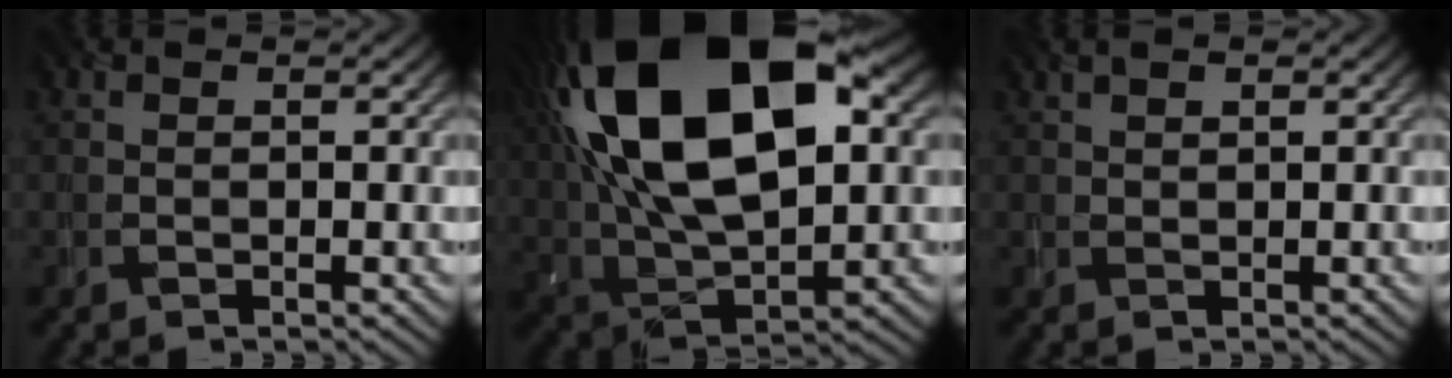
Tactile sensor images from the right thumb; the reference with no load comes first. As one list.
[{"total": 20.5, "force": [6.8, 10.8, 16.0], "torque": [-0.330, 0.040, 0.116]}, {"total": 1.9, "force": [1.3, 0.7, 1.1], "torque": [-0.023, 0.009, 0.027]}]